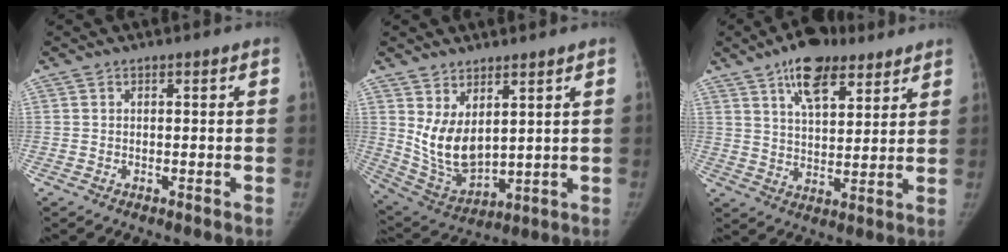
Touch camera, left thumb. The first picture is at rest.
{"total": 10.1, "force": [3.4, 5.6, 7.7], "torque": [-0.127, -0.033, 0.088]}
{"total": 12.8, "force": [7.8, 6.0, 8.2], "torque": [-0.104, -0.029, 0.126]}